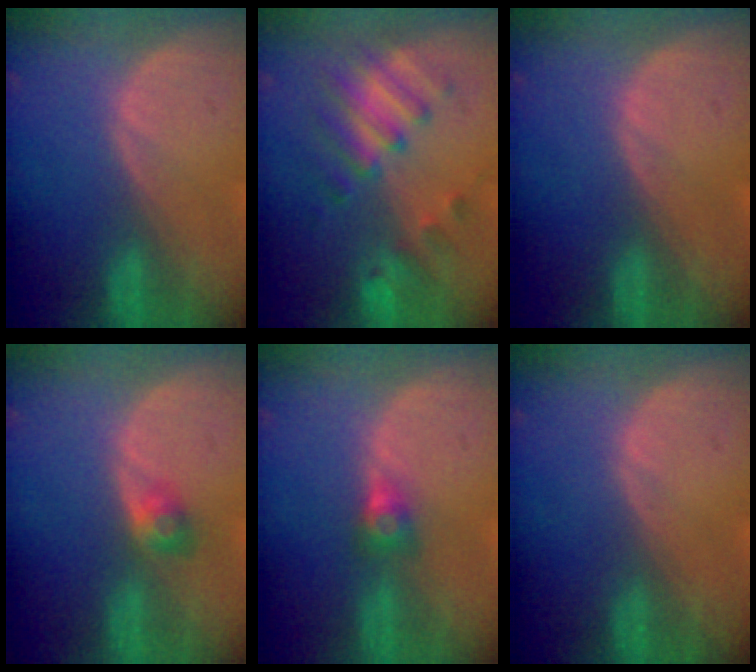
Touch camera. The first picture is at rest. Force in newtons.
{"total": 7.2, "press": 7.0, "slide": 1.4}
{"total": 0.0}
{"total": 2.4, "press": 2.3, "slide": 0.7}
{"total": 2.7, "press": 2.5, "slide": 1.0}
{"total": 0.0}